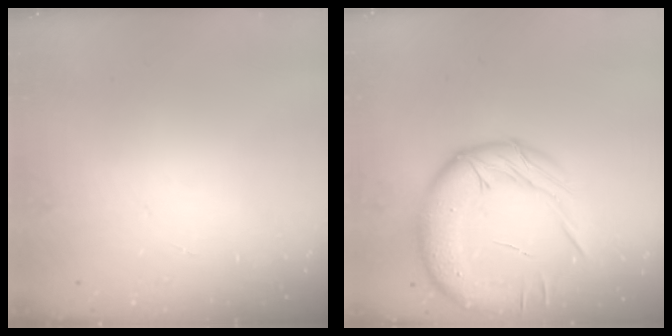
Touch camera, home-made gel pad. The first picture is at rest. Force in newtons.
{"total": 20.3, "press": 19.9, "slide": 4.2}